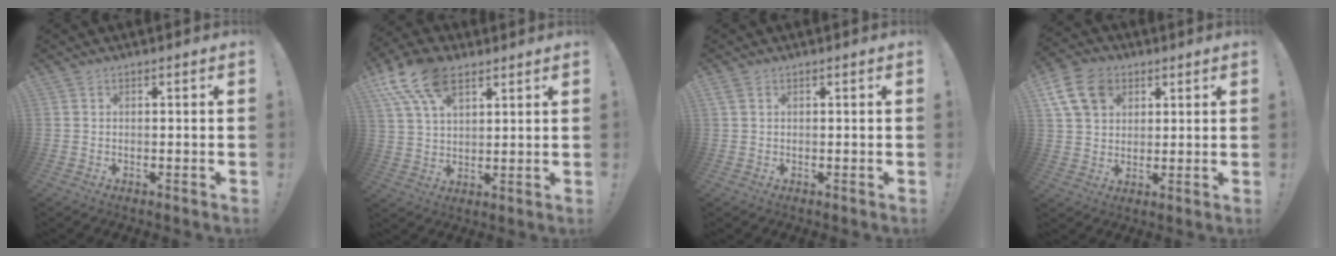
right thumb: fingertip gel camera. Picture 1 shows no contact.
{"total": 13.9, "force": [7.9, 7.5, 8.7], "torque": [-0.165, -0.022, 0.147]}
{"total": 1.5, "force": [0.8, 1.0, 0.9], "torque": [-0.019, 0.003, 0.015]}
{"total": 12.9, "force": [5.6, 9.7, 6.3], "torque": [-0.106, -0.020, 0.112]}